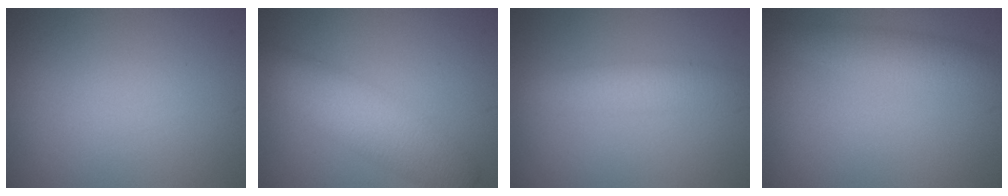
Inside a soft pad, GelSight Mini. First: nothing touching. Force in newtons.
{"total": 5.4, "press": 5.4, "slide": 0.2}
{"total": 2.7, "press": 2.7, "slide": 0.1}
{"total": 2.6, "press": 2.6, "slide": 0.0}